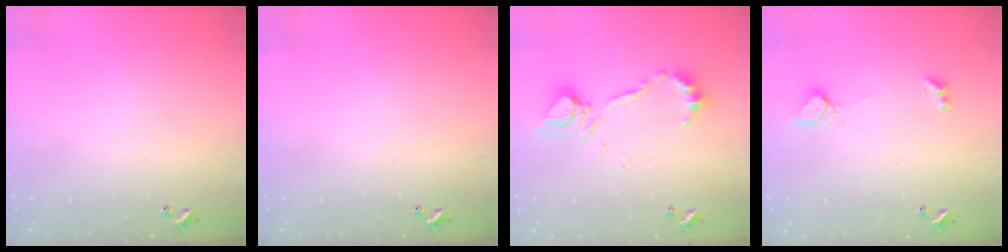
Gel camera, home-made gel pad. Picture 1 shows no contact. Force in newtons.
{"total": 0.0}
{"total": 13.6, "press": 13.5, "slide": 1.2}
{"total": 3.4, "press": 3.3, "slide": 0.7}